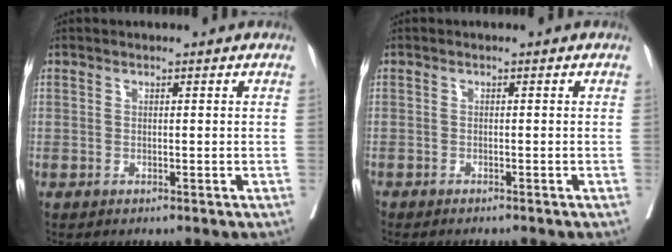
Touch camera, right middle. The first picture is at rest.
{"total": 3.0, "force": [-2.8, 0.5, 1.0], "torque": [-0.010, -0.005, -0.041]}